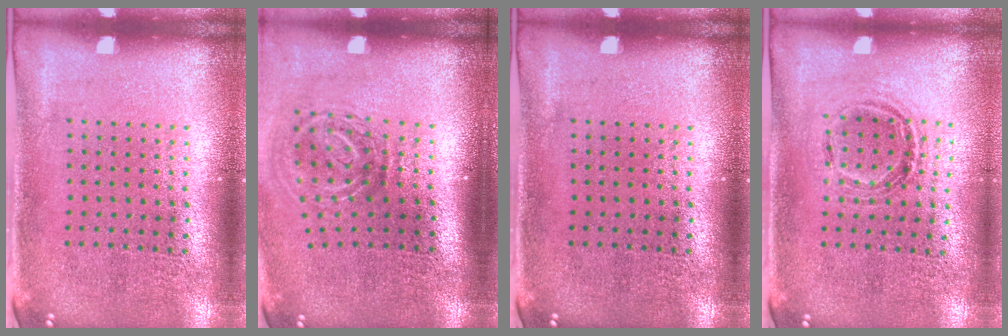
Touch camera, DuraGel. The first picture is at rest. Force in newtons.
{"total": 2.1, "press": 1.3, "slide": 1.6}
{"total": 0.0}
{"total": 1.0, "press": 0.9, "slide": 0.3}